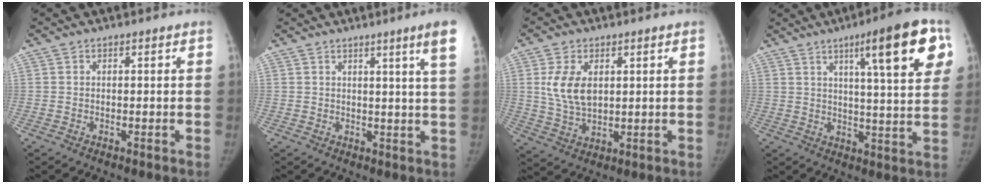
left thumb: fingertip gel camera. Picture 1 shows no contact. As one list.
[{"total": 7.0, "force": [4.0, -1.1, 5.6], "torque": [-0.073, -0.023, 0.044]}, {"total": 8.0, "force": [2.0, 4.9, 6.0], "torque": [-0.104, -0.006, 0.048]}, {"total": 16.7, "force": [7.5, 3.0, 14.6], "torque": [-0.181, -0.018, 0.102]}]